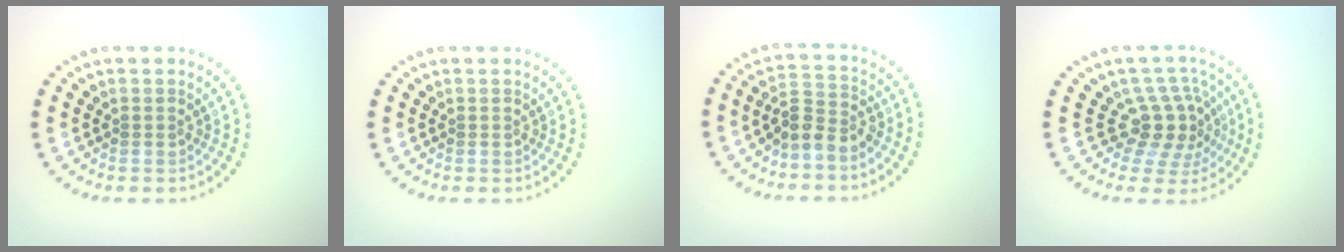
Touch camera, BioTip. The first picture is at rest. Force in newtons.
{"total": 0.0}
{"total": 3.0, "press": 2.6, "slide": 1.5}
{"total": 3.8, "press": 2.9, "slide": 2.5}